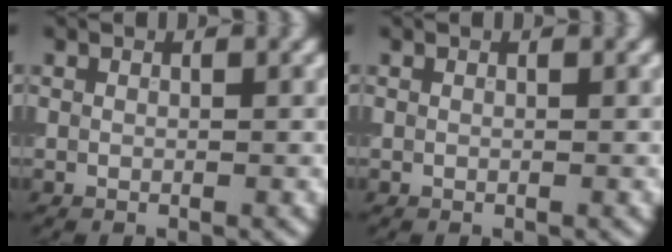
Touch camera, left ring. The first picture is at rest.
{"total": 0.0}